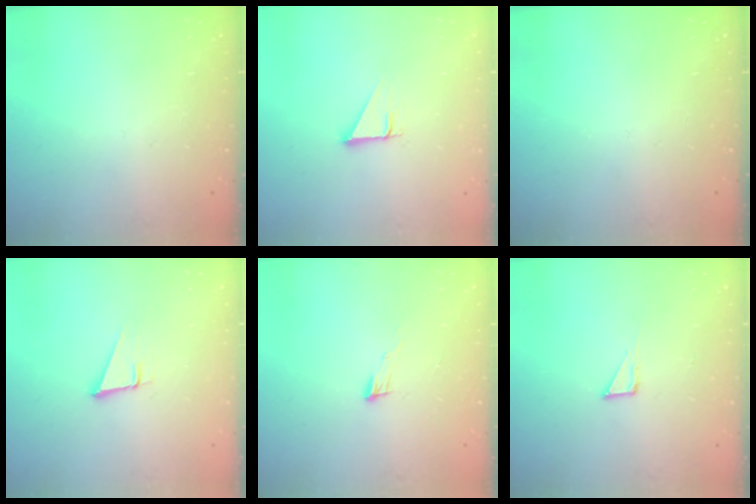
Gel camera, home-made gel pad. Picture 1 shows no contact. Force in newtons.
{"total": 2.7, "press": 2.7, "slide": 0.3}
{"total": 0.0}
{"total": 4.4, "press": 3.8, "slide": 2.3}
{"total": 4.8, "press": 4.8, "slide": 0.6}
{"total": 2.7, "press": 2.7, "slide": 0.2}